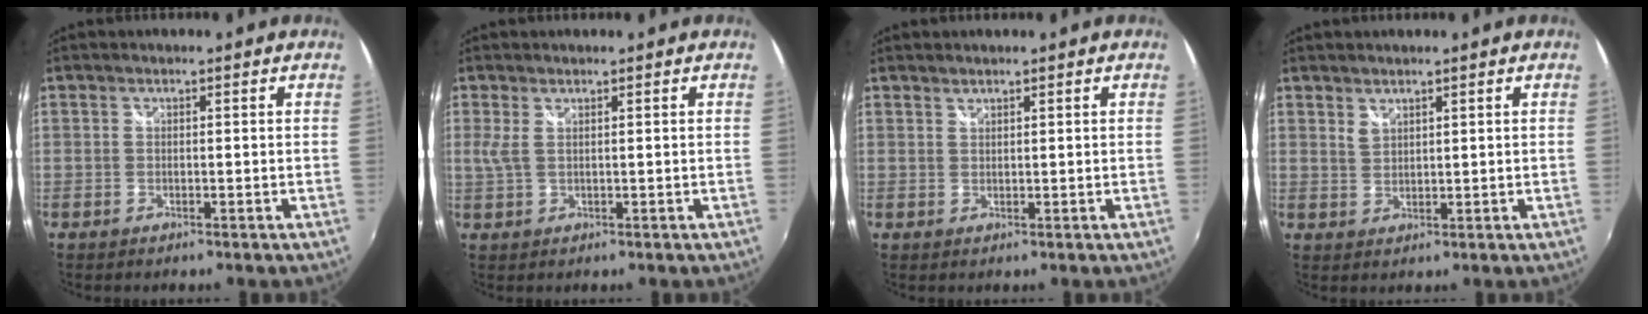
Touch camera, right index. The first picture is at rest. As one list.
[{"total": 2.0, "force": [0.8, 0.4, 1.9], "torque": [-0.042, -0.001, 0.016]}, {"total": 0.9, "force": [0.9, 0.2, 0.1], "torque": [-0.002, 0.002, 0.017]}, {"total": 1.9, "force": [1.7, 0.7, 0.6], "torque": [-0.007, 0.002, 0.031]}]